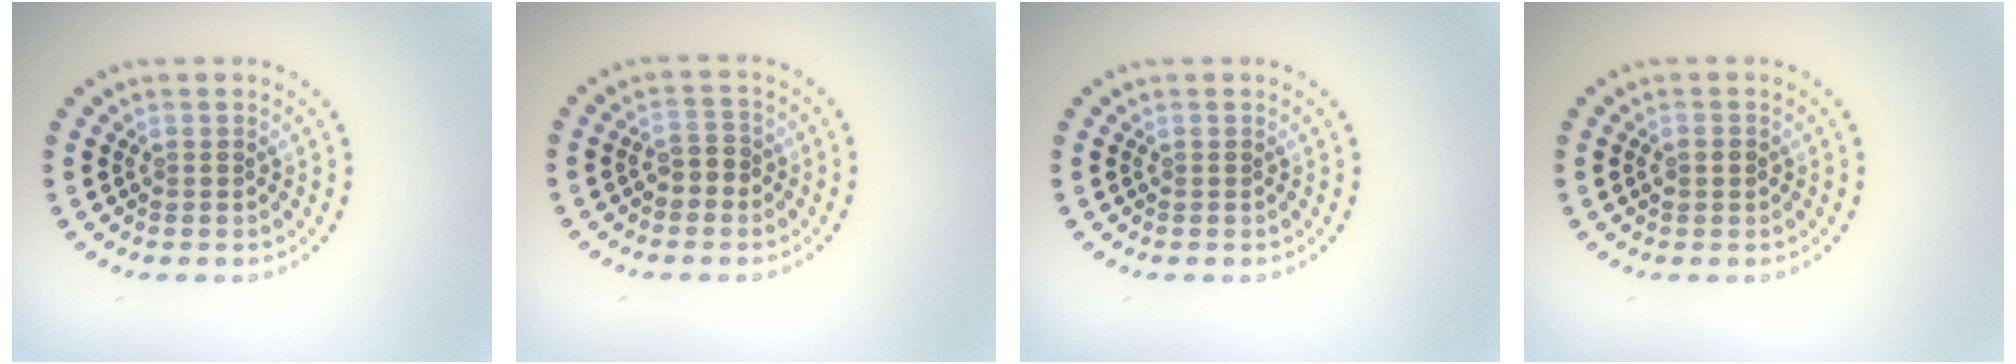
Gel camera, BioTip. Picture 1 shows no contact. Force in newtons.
{"total": 1.8, "press": 1.7, "slide": 0.6}
{"total": 0.0}
{"total": 1.3, "press": 1.3, "slide": 0.1}